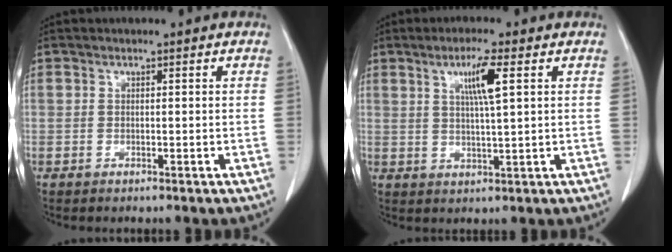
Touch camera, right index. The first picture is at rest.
{"total": 5.9, "force": [2.3, 0.9, 5.4], "torque": [-0.094, 0.003, 0.040]}